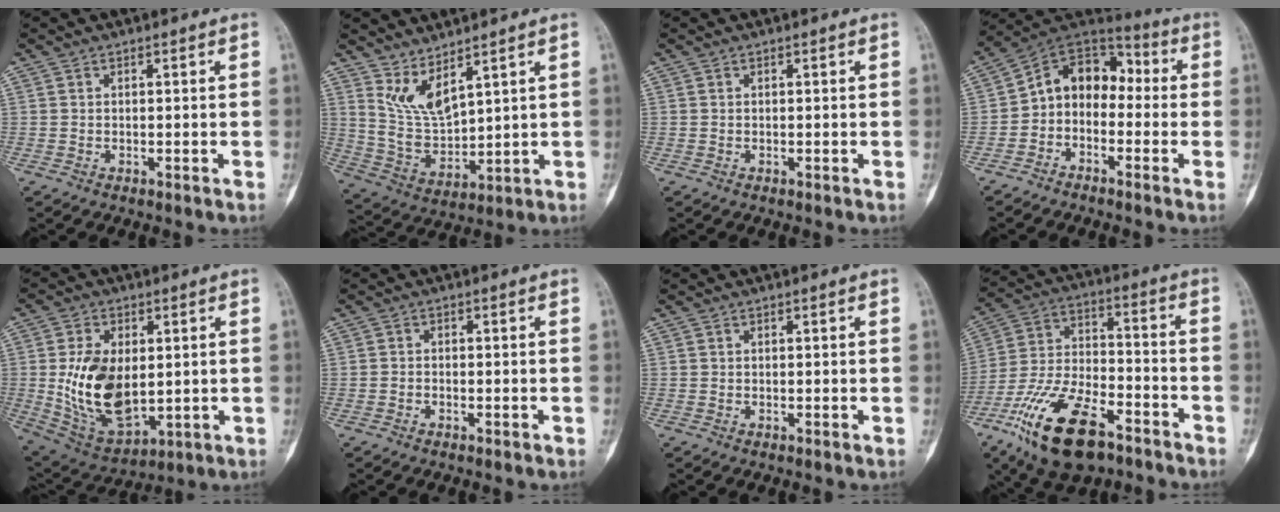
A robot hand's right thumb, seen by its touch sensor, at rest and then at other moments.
{"total": 8.0, "force": [5.3, 3.0, 5.1], "torque": [-0.090, -0.054, 0.126]}
{"total": 0.0}
{"total": 11.0, "force": [-1.8, 8.4, 7.0], "torque": [-0.081, 0.067, -0.048]}
{"total": 15.6, "force": [0.6, 9.4, 12.4], "torque": [-0.210, -0.012, 0.031]}
{"total": 0.8, "force": [-0.5, 0.5, 0.2], "torque": [-0.003, 0.003, -0.012]}
{"total": 0.0}
{"total": 20.1, "force": [-11.8, 9.0, 13.6], "torque": [-0.271, 0.055, -0.212]}